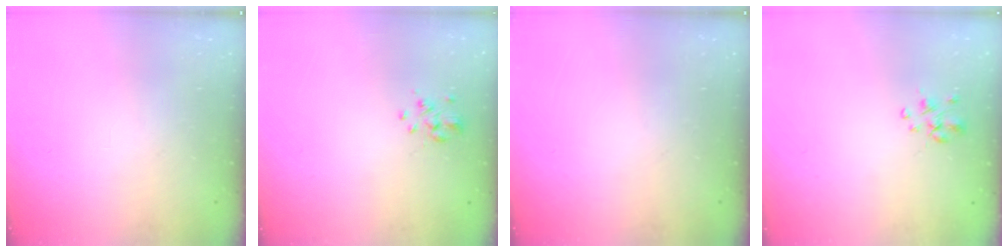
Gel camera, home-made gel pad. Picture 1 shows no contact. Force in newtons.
{"total": 2.4, "press": 2.2, "slide": 1.1}
{"total": 0.0}
{"total": 2.5, "press": 2.4, "slide": 0.5}